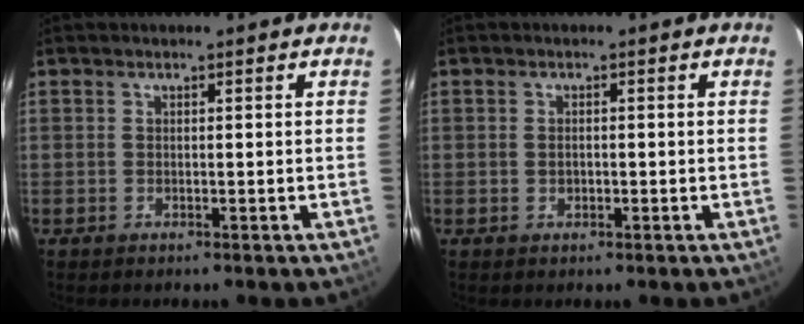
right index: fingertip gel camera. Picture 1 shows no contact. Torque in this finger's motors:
{"motor_torque": [-0.09, -0.01, -0.01, 0.00]}